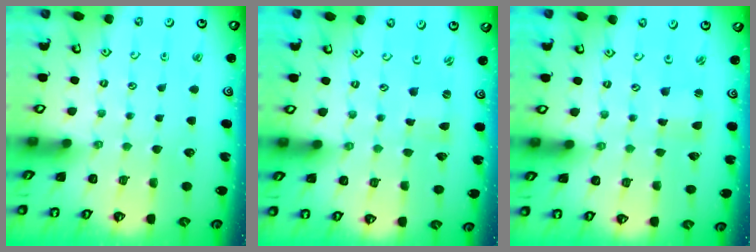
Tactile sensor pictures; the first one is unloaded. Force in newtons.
{"total": 0.0}
{"total": 1.0, "press": 1.0, "slide": 0.0}